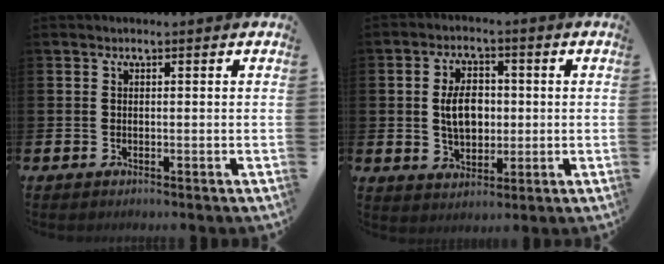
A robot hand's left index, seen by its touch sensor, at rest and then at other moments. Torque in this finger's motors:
{"motor_torque": [1.52, -0.07, 0.72, 0.21]}